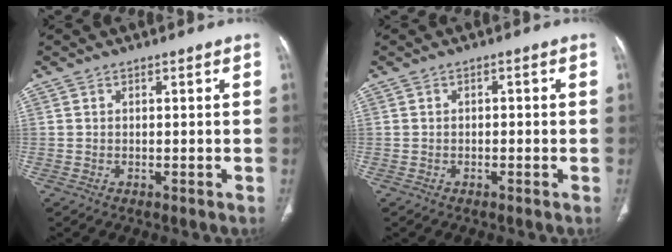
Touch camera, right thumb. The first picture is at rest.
{"total": 0.9, "force": [-0.3, 0.6, 0.6], "torque": [0.000, 0.004, -0.008]}